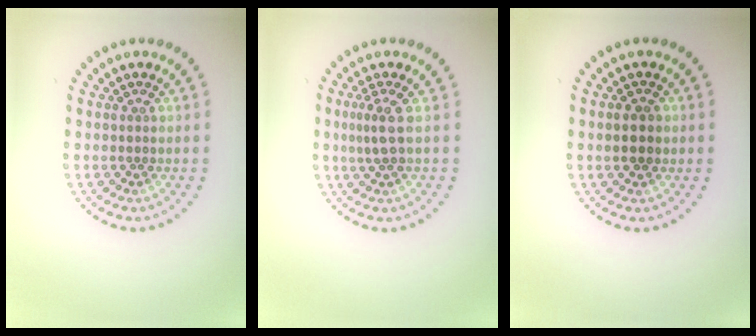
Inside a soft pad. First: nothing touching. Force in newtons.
{"total": 1.8, "press": 1.3, "slide": 1.2}
{"total": 2.6, "press": 2.6, "slide": 0.3}